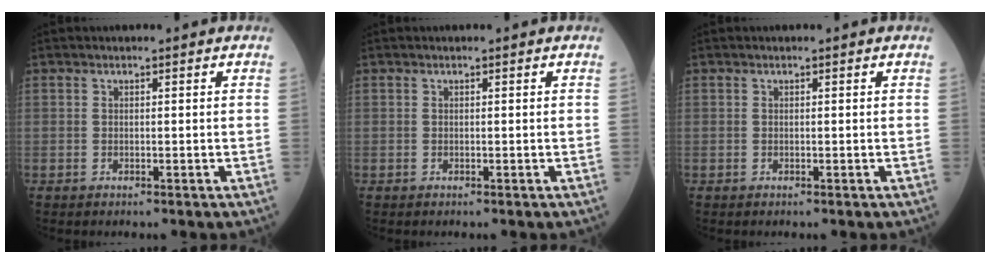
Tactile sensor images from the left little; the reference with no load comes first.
{"total": 0.0}
{"total": 0.0}